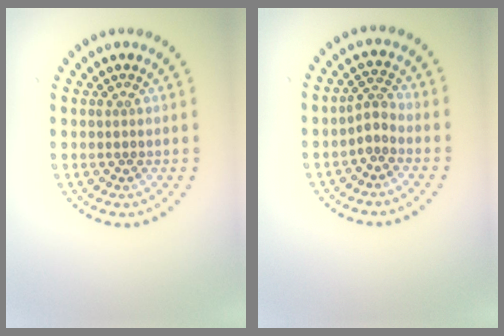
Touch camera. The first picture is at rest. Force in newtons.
{"total": 1.7, "press": 1.3, "slide": 1.2}